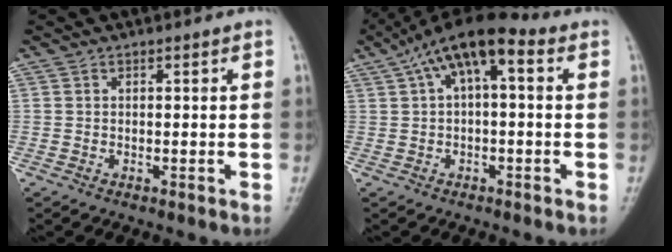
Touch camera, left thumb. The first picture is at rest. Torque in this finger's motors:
{"motor_torque": [-0.14, 2.14, 1.32, -0.39, 0.45]}